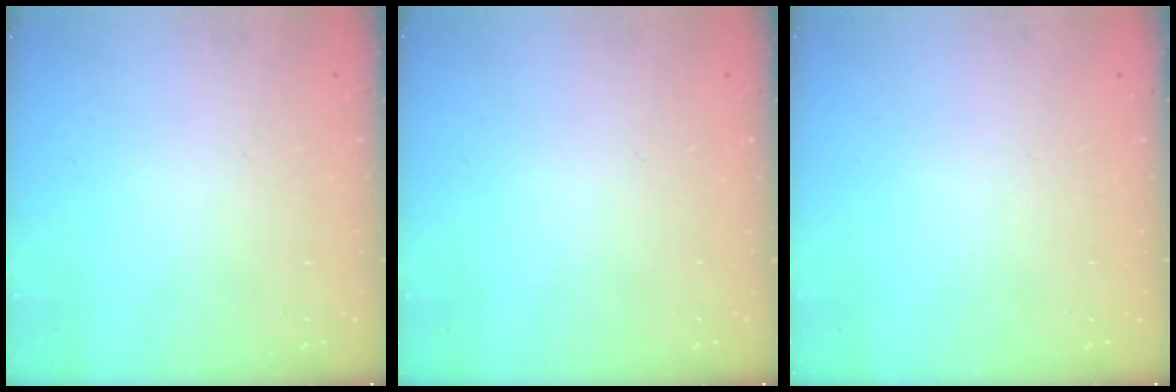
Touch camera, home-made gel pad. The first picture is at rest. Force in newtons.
{"total": 0.0}
{"total": 0.0}